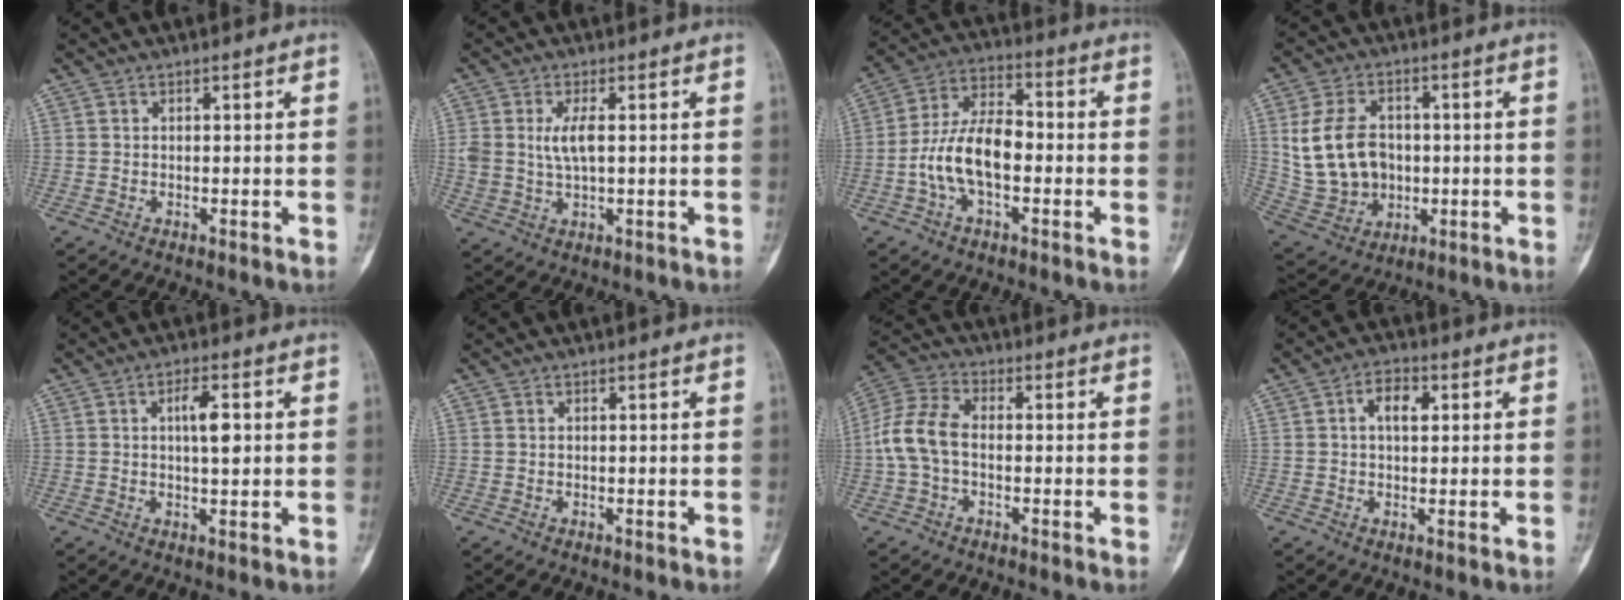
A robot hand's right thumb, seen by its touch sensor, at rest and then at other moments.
{"total": 4.8, "force": [0.8, 2.0, 4.3], "torque": [-0.092, -0.003, 0.020]}
{"total": 12.1, "force": [-2.4, 6.4, 10.0], "torque": [-0.185, 0.040, -0.052]}
{"total": 13.8, "force": [1.2, 10.6, 8.7], "torque": [-0.143, 0.005, 0.038]}
{"total": 5.3, "force": [0.8, 1.8, 4.9], "torque": [-0.074, 0.000, 0.011]}
{"total": 0.0}
{"total": 8.8, "force": [-0.9, 5.5, 6.8], "torque": [-0.146, 0.027, -0.027]}
{"total": 5.2, "force": [1.1, 2.9, 4.1], "torque": [-0.059, 0.006, 0.013]}